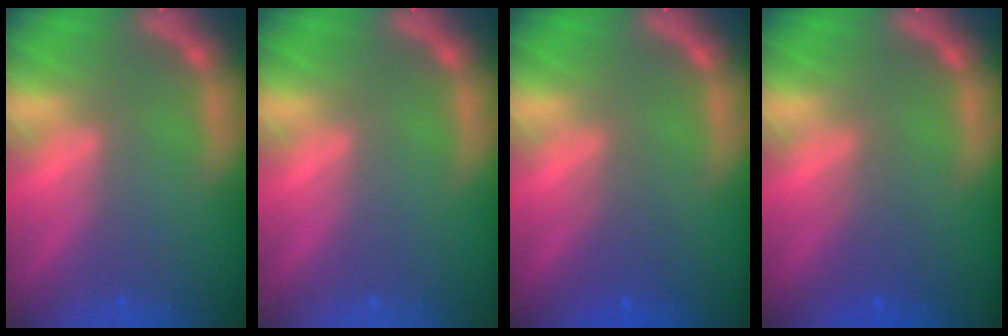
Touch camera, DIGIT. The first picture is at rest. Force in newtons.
{"total": 0.0}
{"total": 2.0}
{"total": 2.0}